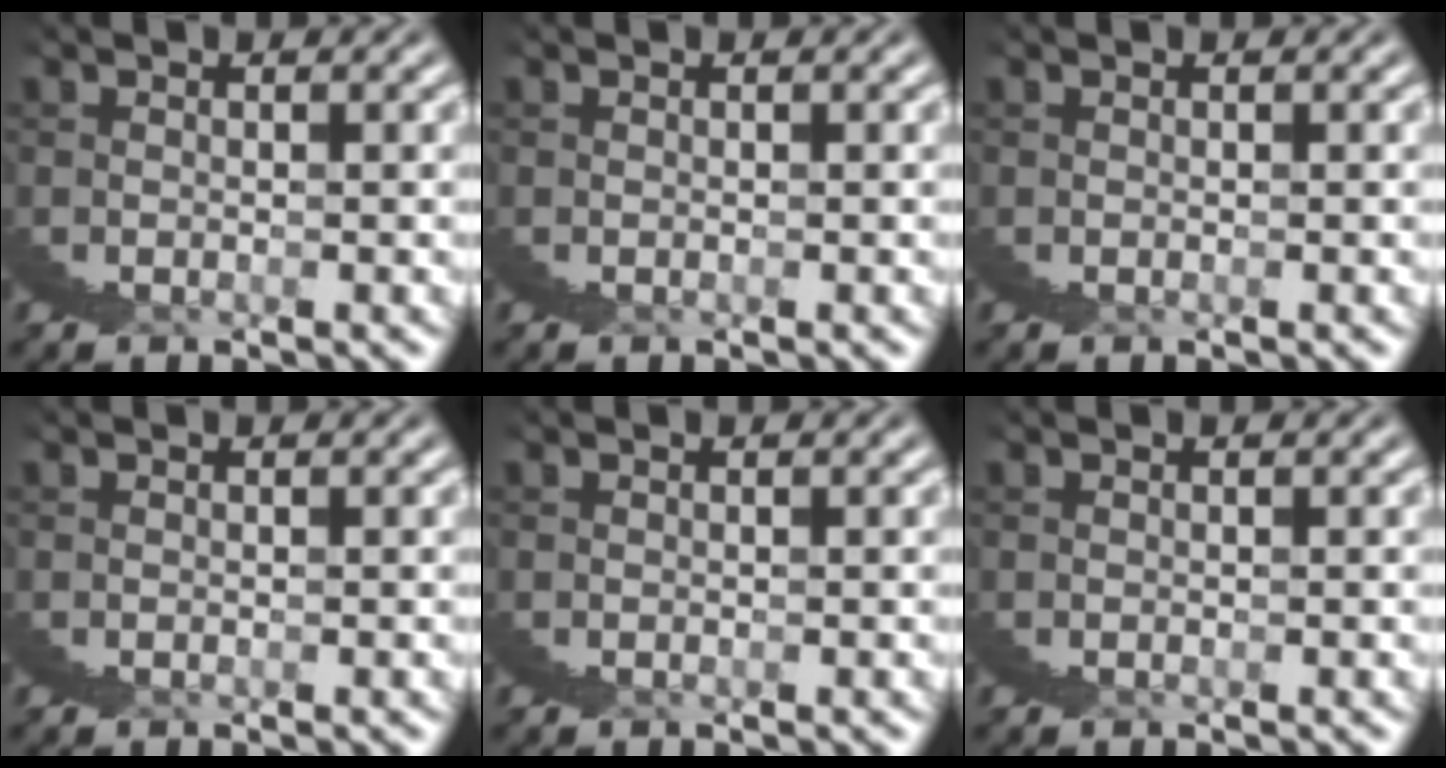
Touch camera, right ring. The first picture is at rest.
{"total": 0.0}
{"total": 0.0}
{"total": 0.0}
{"total": 0.0}
{"total": 0.0}